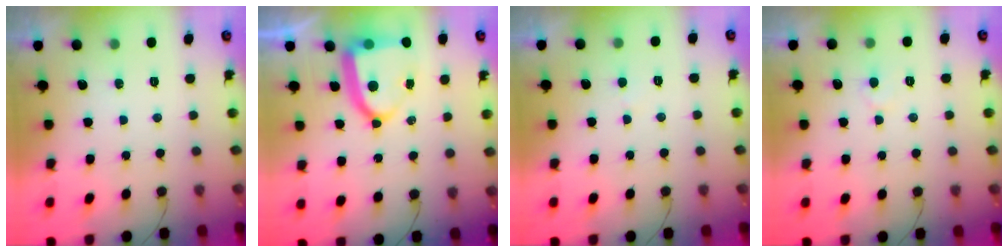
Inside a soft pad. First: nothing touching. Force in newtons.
{"total": 14.3, "press": 14.2, "slide": 1.7}
{"total": 2.1, "press": 2.1, "slide": 0.2}
{"total": 4.6, "press": 4.6, "slide": 0.6}